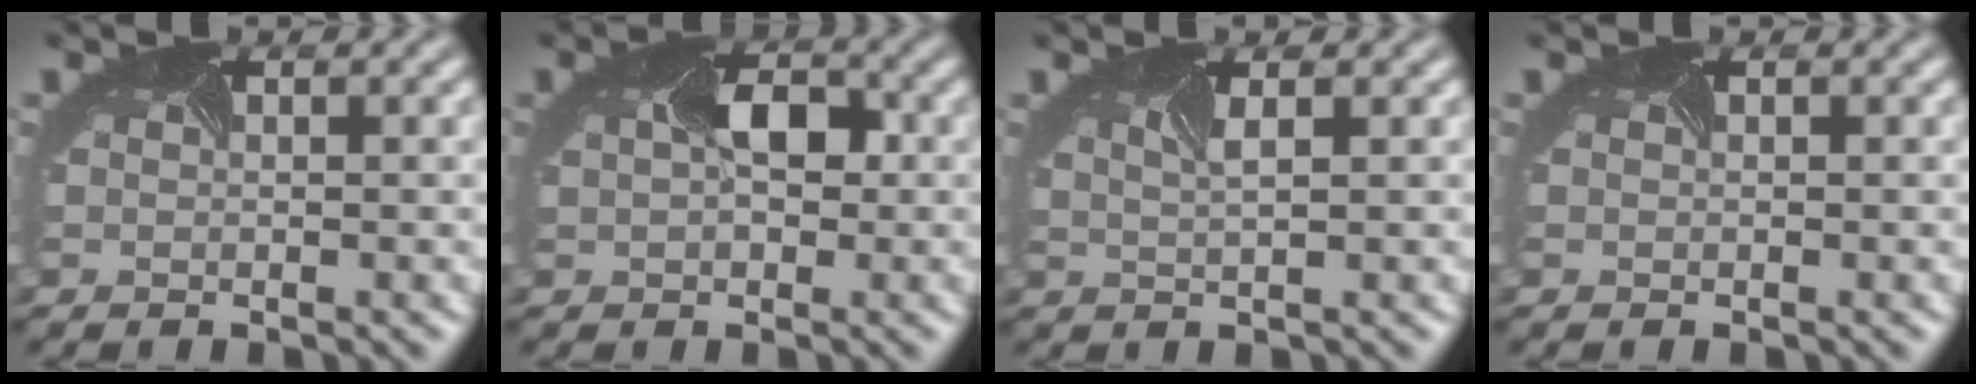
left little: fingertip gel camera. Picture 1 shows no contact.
{"total": 2.7, "force": [-0.2, 1.8, 2.0], "torque": [-0.052, 0.005, 0.003]}
{"total": 0.9, "force": [0.1, 0.2, 0.8], "torque": [-0.011, 0.010, 0.001]}
{"total": 0.0}